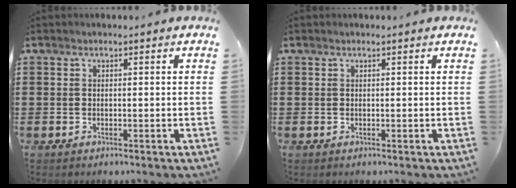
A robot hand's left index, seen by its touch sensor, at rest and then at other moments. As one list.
[{"total": 0.0}]